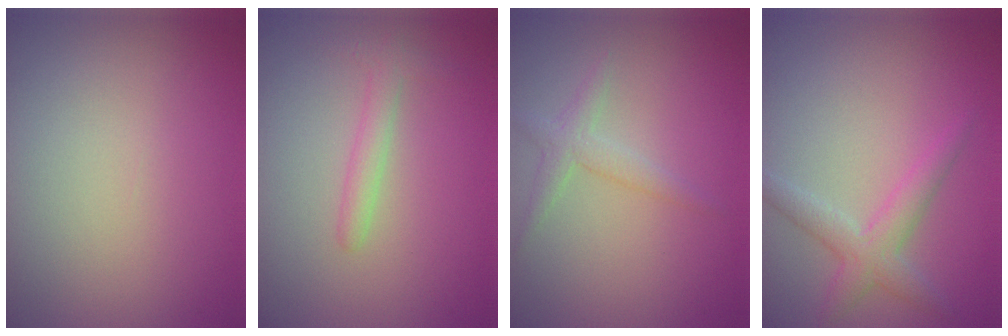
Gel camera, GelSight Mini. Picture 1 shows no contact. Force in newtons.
{"total": 1.7, "press": 1.7, "slide": 0.1}
{"total": 1.8, "press": 1.8, "slide": 0.1}
{"total": 2.8, "press": 2.8, "slide": 0.1}